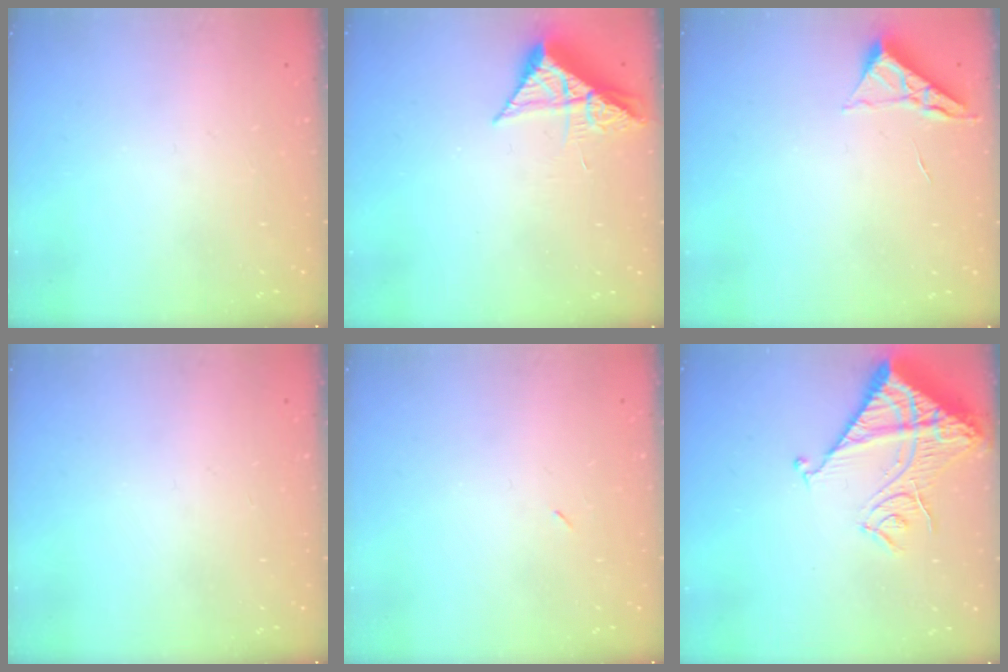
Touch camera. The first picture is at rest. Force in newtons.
{"total": 7.0, "press": 7.0, "slide": 0.3}
{"total": 3.8, "press": 3.8, "slide": 0.5}
{"total": 0.0}
{"total": 2.2, "press": 1.8, "slide": 1.2}
{"total": 15.6, "press": 15.4, "slide": 1.8}